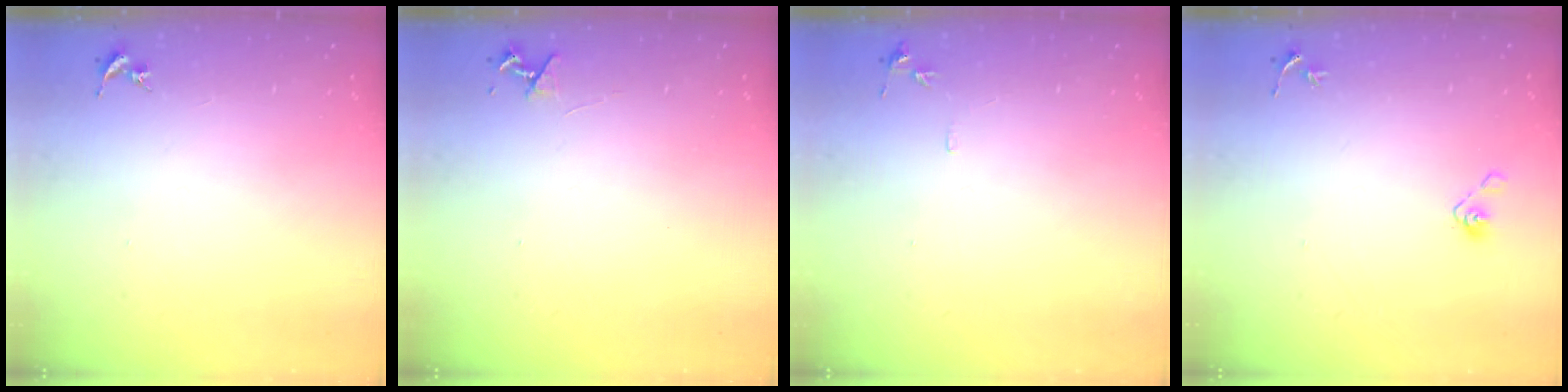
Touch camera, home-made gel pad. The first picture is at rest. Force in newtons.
{"total": 4.2, "press": 4.1, "slide": 0.5}
{"total": 4.8, "press": 4.8, "slide": 0.7}
{"total": 5.3, "press": 4.9, "slide": 2.2}